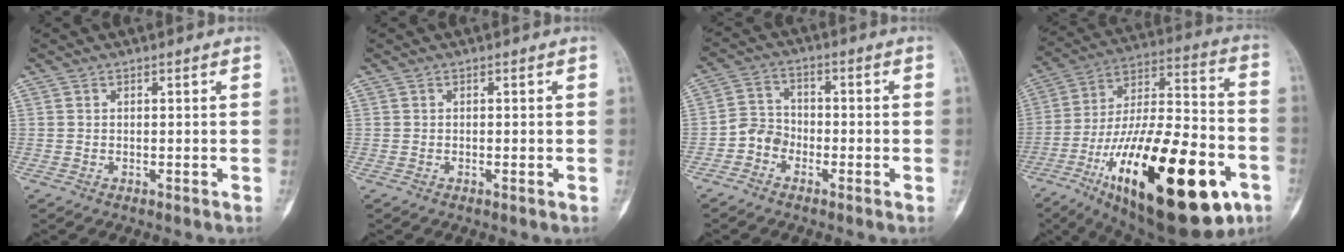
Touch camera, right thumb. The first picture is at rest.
{"total": 0.0}
{"total": 4.7, "force": [-2.4, 3.8, 1.4], "torque": [-0.007, 0.020, -0.056]}
{"total": 36.5, "force": [-14.7, 13.8, 30.5], "torque": [-0.472, 0.050, -0.225]}